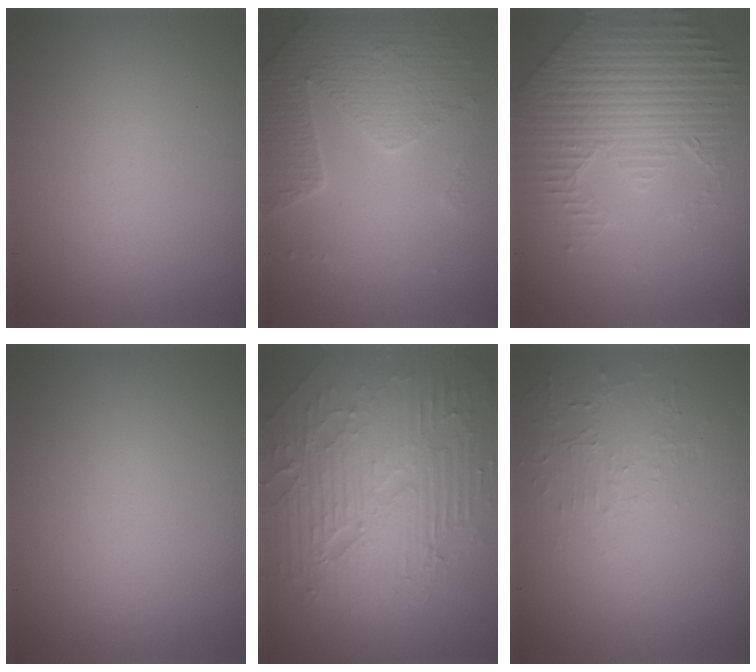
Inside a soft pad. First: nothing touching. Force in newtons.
{"total": 4.1, "press": 4.0, "slide": 1.0}
{"total": 6.9, "press": 5.4, "slide": 4.3}
{"total": 0.0}
{"total": 9.8, "press": 6.5, "slide": 7.3}
{"total": 1.6, "press": 0.3, "slide": 1.6}